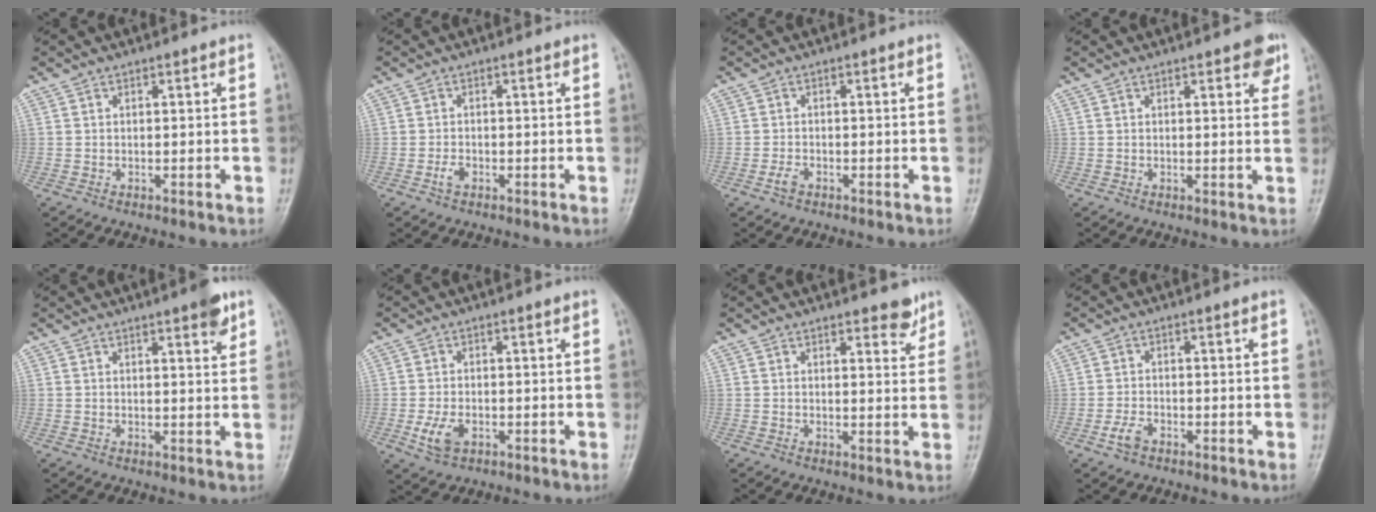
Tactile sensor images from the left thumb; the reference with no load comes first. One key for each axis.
{"total": 1.7, "fx": -0.9, "fy": 1.0, "fz": 1.1, "tx": -0.024, "ty": 0.005, "tz": -0.018}
{"total": 1.7, "fx": -1.0, "fy": 0.9, "fz": 1.0, "tx": -0.025, "ty": 0.003, "tz": -0.021}
{"total": 4.4, "fx": 2.4, "fy": 1.7, "fz": 3.3, "tx": -0.025, "ty": -0.007, "tz": 0.022}
{"total": 4.0, "fx": 2.4, "fy": 0.9, "fz": 3.1, "tx": -0.034, "ty": -0.012, "tz": 0.029}
{"total": 4.5, "fx": -1.5, "fy": 2.7, "fz": 3.2, "tx": -0.068, "ty": 0.000, "tz": -0.026}
{"total": 3.4, "fx": 2.5, "fy": 1.2, "fz": 1.9, "tx": -0.007, "ty": -0.017, "tz": 0.032}
{"total": 2.8, "fx": -1.6, "fy": 1.5, "fz": 1.7, "tx": -0.037, "ty": 0.008, "tz": -0.031}